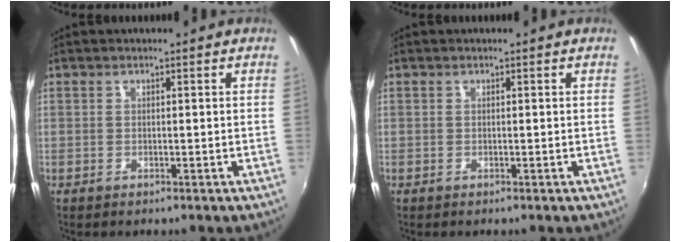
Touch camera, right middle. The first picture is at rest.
{"total": 0.0}